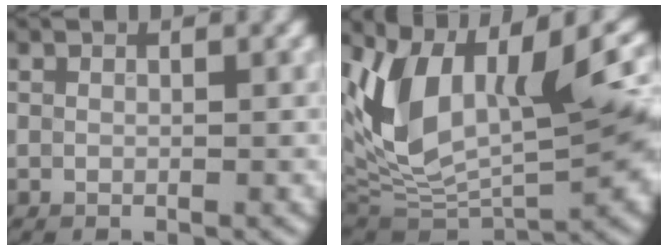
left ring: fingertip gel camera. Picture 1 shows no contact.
{"total": 15.3, "force": [3.1, 8.1, 12.6], "torque": [-0.251, 0.008, 0.052]}